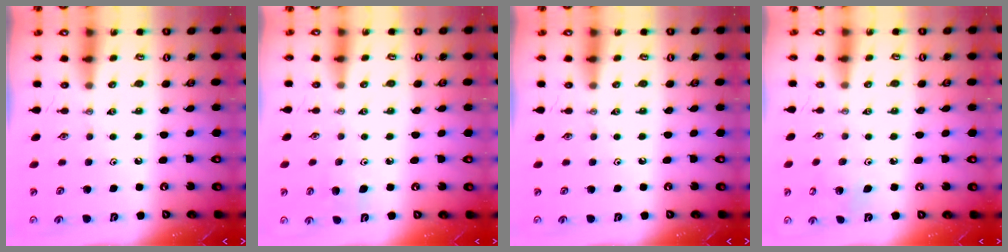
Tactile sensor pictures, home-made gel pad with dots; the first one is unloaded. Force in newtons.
{"total": 5.5, "press": 5.4, "slide": 1.3}
{"total": 0.0}
{"total": 4.7, "press": 4.7, "slide": 0.4}